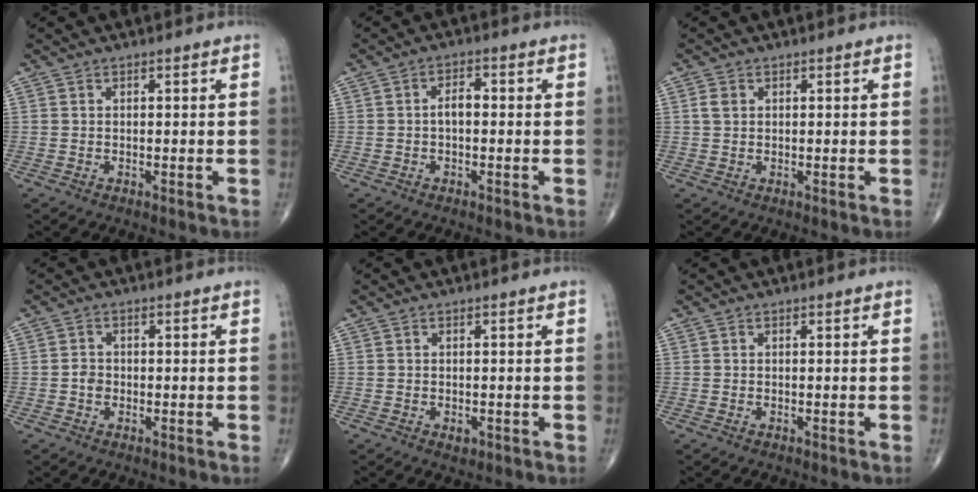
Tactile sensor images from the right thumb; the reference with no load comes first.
{"total": 2.7, "force": [-0.3, 1.5, 2.3], "torque": [-0.034, 0.013, -0.010]}
{"total": 1.8, "force": [0.5, 1.3, 1.1], "torque": [-0.021, 0.004, 0.012]}
{"total": 1.8, "force": [-0.5, 1.5, 0.8], "torque": [-0.005, 0.006, -0.011]}
{"total": 1.2, "force": [-0.4, 0.8, 0.8], "torque": [-0.008, 0.000, -0.004]}
{"total": 0.0}